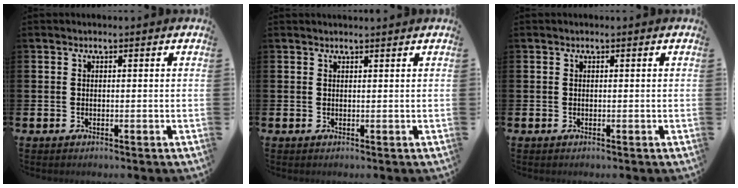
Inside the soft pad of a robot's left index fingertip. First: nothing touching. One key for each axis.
{"total": 0.7, "fx": 0.7, "fy": -0.1, "fz": 0.0, "tx": 0.014, "ty": -0.006, "tz": 0.010}
{"total": 0.0}